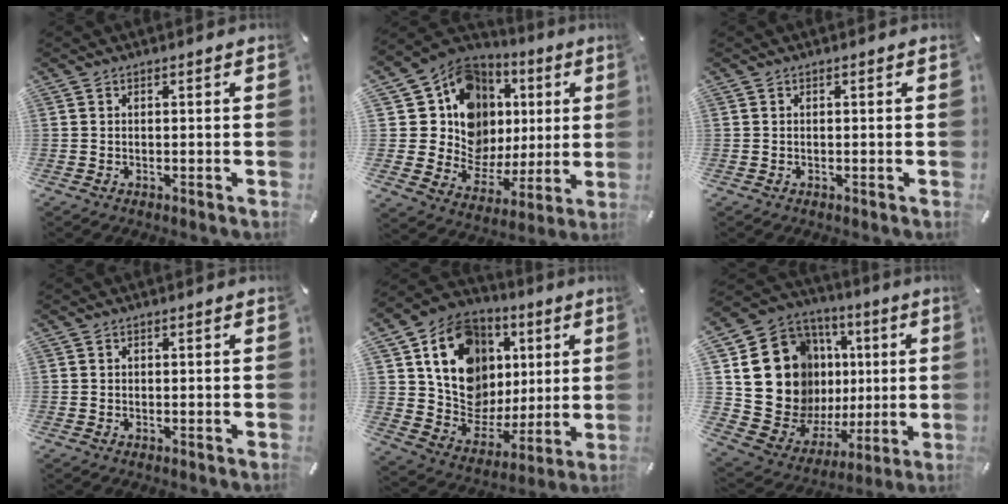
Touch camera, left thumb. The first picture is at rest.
{"total": 14.5, "force": [4.8, 12.8, 4.7], "torque": [-0.079, -0.053, 0.110]}
{"total": 0.0}
{"total": 0.0}
{"total": 17.4, "force": [5.5, 14.6, 7.7], "torque": [-0.131, -0.031, 0.116]}
{"total": 20.1, "force": [4.3, 17.0, 9.8], "torque": [-0.167, -0.045, 0.108]}